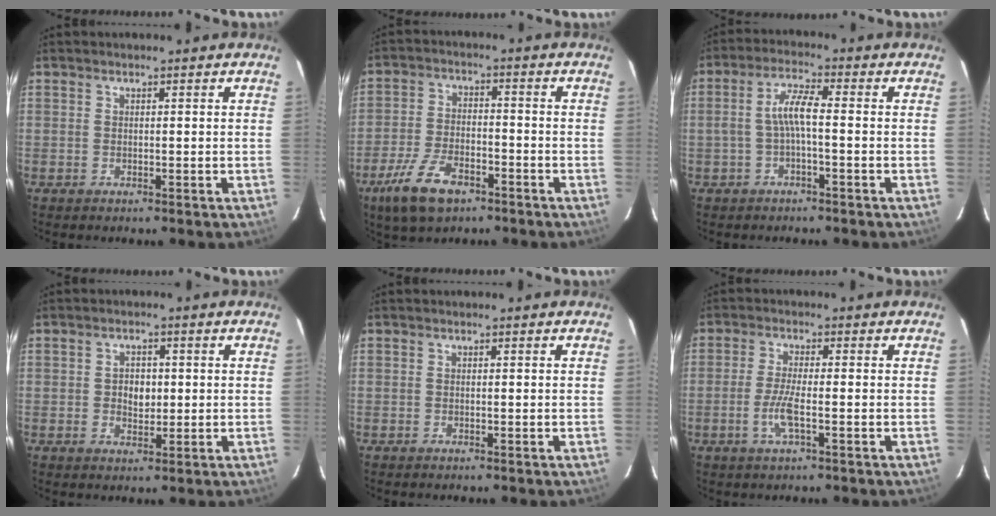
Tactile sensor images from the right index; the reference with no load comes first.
{"total": 11.2, "force": [-7.0, 5.1, 7.2], "torque": [-0.171, -0.013, -0.127]}
{"total": 4.8, "force": [-1.2, 0.6, 4.6], "torque": [-0.099, 0.012, -0.021]}
{"total": 3.4, "force": [0.1, 2.6, 2.2], "torque": [-0.034, 0.006, 0.002]}
{"total": 0.0}
{"total": 4.9, "force": [-1.8, 0.5, 4.5], "torque": [-0.093, -0.005, -0.037]}